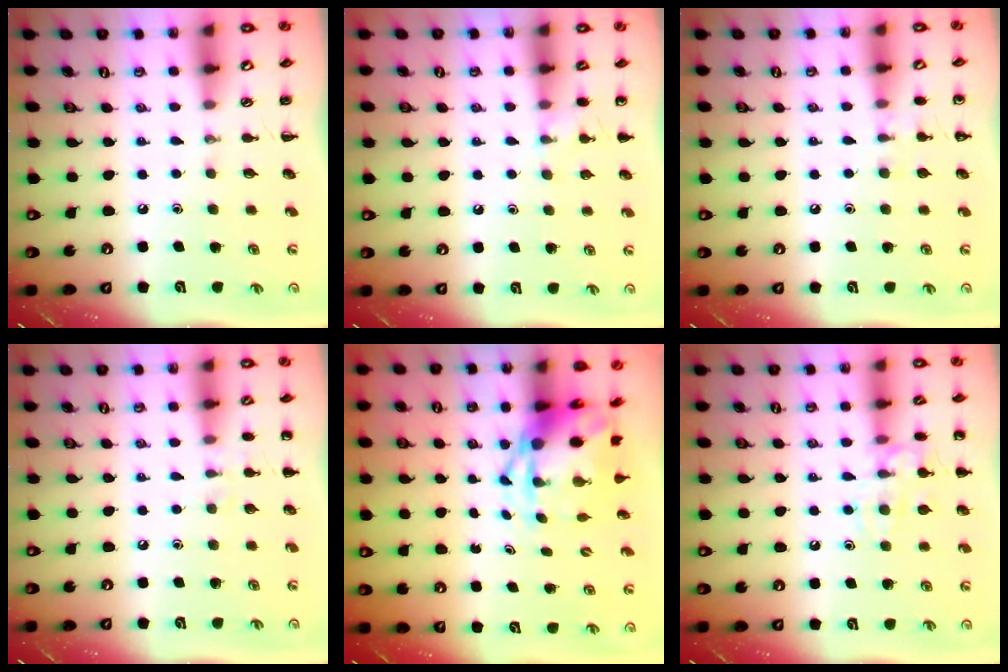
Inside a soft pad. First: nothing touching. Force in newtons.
{"total": 5.6, "press": 5.3, "slide": 1.7}
{"total": 5.8, "press": 5.6, "slide": 1.7}
{"total": 5.5, "press": 5.3, "slide": 1.7}
{"total": 5.4, "press": 5.1, "slide": 1.5}
{"total": 11.7, "press": 11.6, "slide": 0.7}